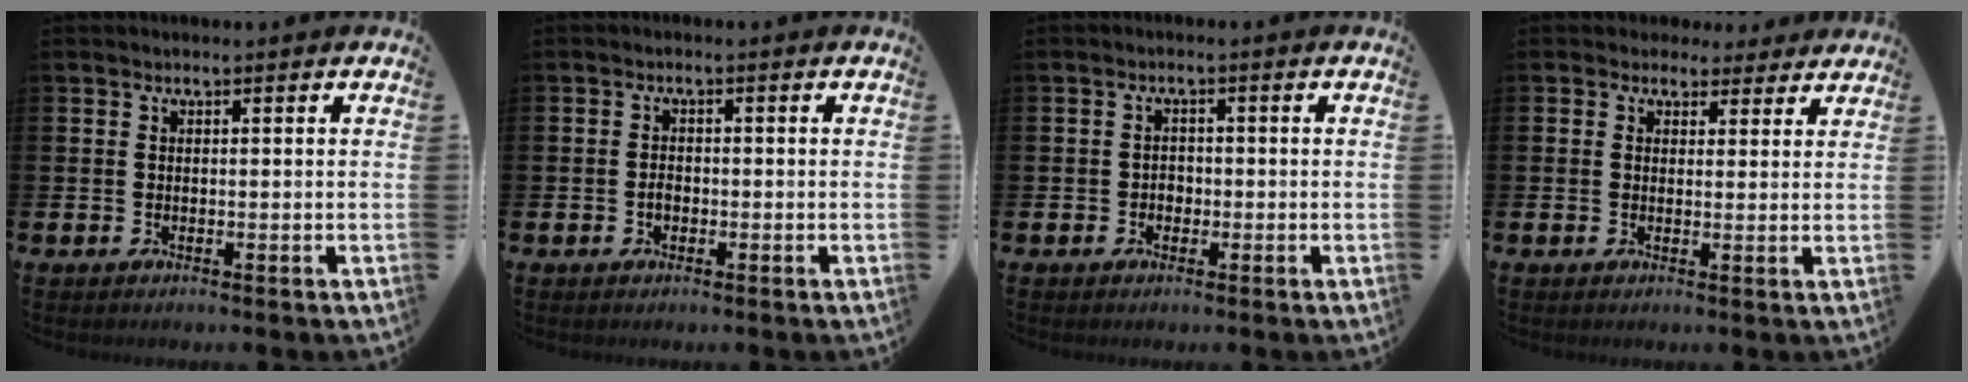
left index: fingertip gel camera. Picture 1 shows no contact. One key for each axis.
{"total": 1.5, "fx": -0.5, "fy": 1.0, "fz": 0.9, "tx": -0.016, "ty": 0.004, "tz": -0.011}
{"total": 1.6, "fx": -0.5, "fy": 1.4, "fz": 0.5, "tx": -0.004, "ty": 0.001, "tz": -0.014}
{"total": 3.0, "fx": 2.5, "fy": 1.8, "fz": -0.1, "tx": -0.002, "ty": -0.006, "tz": 0.042}